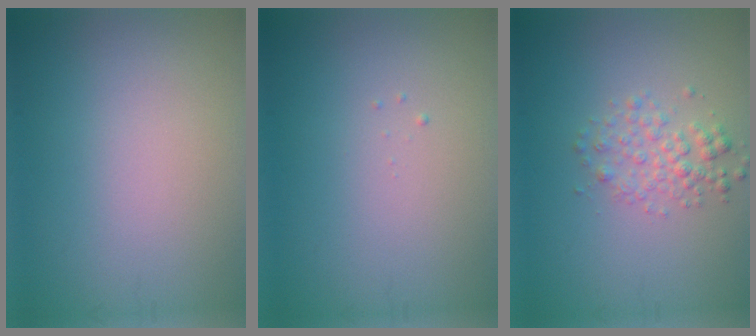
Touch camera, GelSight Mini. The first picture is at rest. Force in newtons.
{"total": 0.0}
{"total": 2.3, "press": 2.3, "slide": 0.1}